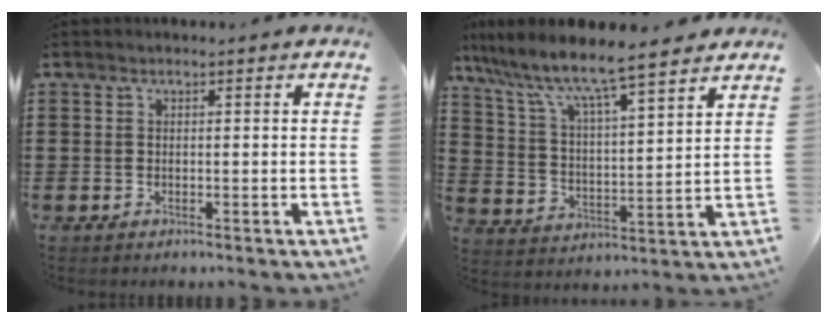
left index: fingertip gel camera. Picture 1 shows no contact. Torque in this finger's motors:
{"motor_torque": [2.14, 0.00, 0.13, -0.03]}